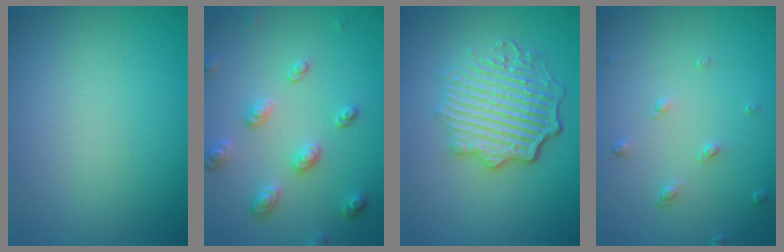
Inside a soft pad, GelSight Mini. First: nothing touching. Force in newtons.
{"total": 3.2, "press": 2.7, "slide": 1.8}
{"total": 6.1, "press": 4.5, "slide": 4.1}
{"total": 1.1, "press": 0.8, "slide": 0.8}